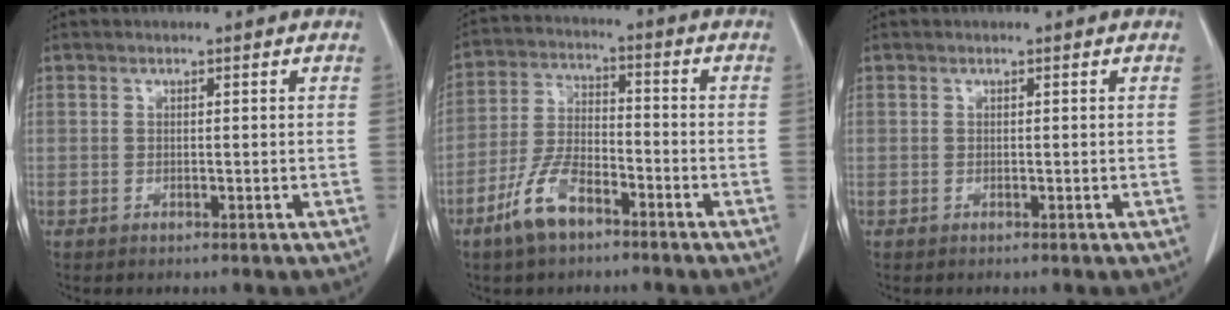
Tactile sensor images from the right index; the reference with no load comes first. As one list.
[{"total": 8.4, "force": [-5.3, 3.5, 5.5], "torque": [-0.125, 0.003, -0.102]}, {"total": 0.0}]